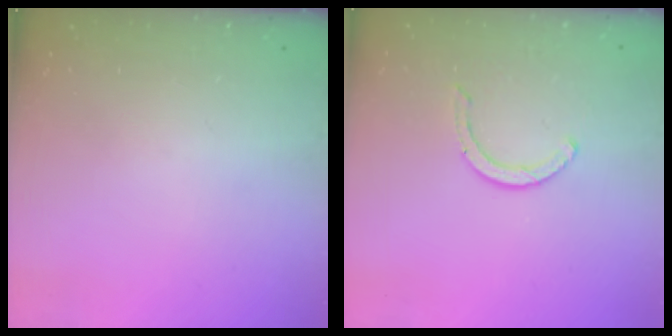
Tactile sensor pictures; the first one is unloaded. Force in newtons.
{"total": 2.9, "press": 2.9, "slide": 0.4}